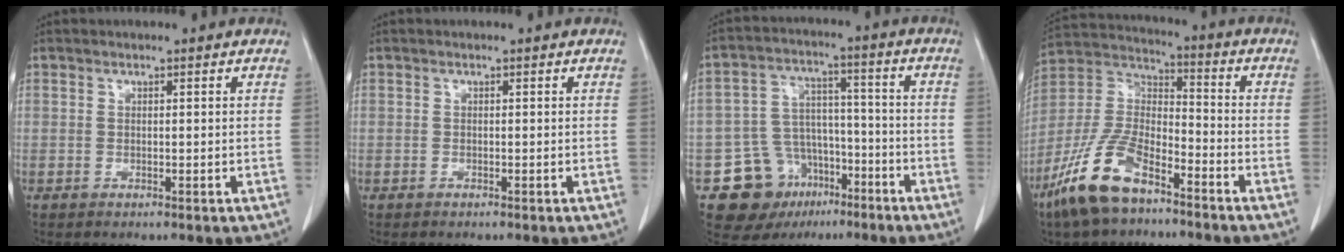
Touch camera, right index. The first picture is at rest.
{"total": 0.0}
{"total": 12.0, "force": [-6.6, 9.1, 4.0], "torque": [-0.066, 0.045, -0.094]}
{"total": 14.1, "force": [-9.4, 5.1, 9.2], "torque": [-0.203, -0.001, -0.182]}